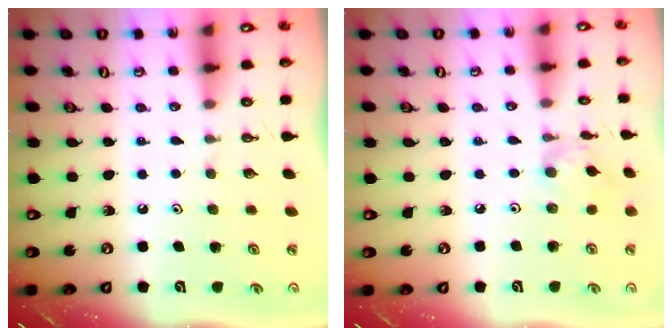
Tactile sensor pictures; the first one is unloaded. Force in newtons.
{"total": 2.9, "press": 2.9, "slide": 0.2}